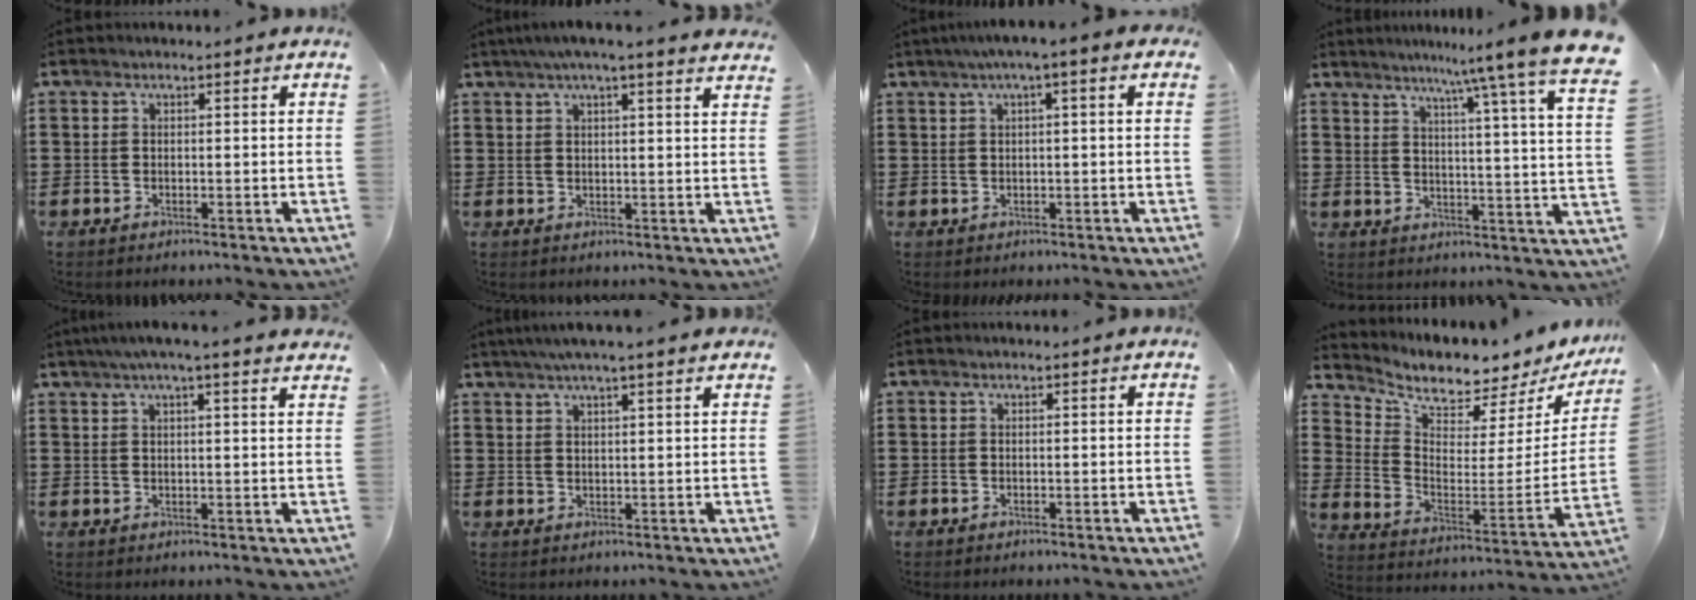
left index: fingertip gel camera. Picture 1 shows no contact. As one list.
[{"total": 3.5, "force": [2.6, -0.4, 2.3], "torque": [-0.052, -0.002, 0.044]}, {"total": 2.6, "force": [0.5, 0.0, 2.5], "torque": [-0.046, -0.001, 0.008]}, {"total": 7.9, "force": [6.8, -2.1, 3.5], "torque": [-0.084, -0.065, 0.105]}, {"total": 3.8, "force": [3.0, -0.4, 2.3], "torque": [-0.053, -0.003, 0.053]}, {"total": 3.9, "force": [3.2, -0.2, 2.2], "torque": [-0.051, 0.000, 0.056]}, {"total": 0.0}, {"total": 5.0, "force": [4.8, 0.6, 1.2], "torque": [-0.048, -0.064, 0.077]}]